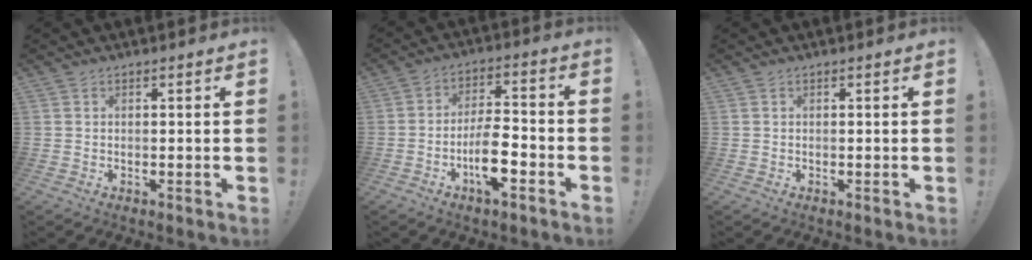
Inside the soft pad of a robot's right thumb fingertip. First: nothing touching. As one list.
[{"total": 11.0, "force": [-5.1, 4.5, 8.7], "torque": [-0.159, 0.021, -0.092]}, {"total": 0.0}]